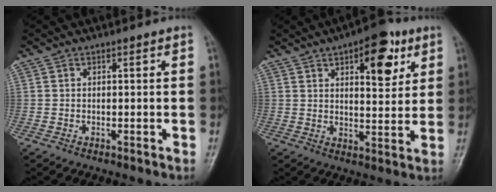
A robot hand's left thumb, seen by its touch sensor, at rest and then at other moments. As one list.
[{"total": 11.8, "force": [5.5, 5.3, 8.9], "torque": [-0.091, -0.021, 0.076]}]